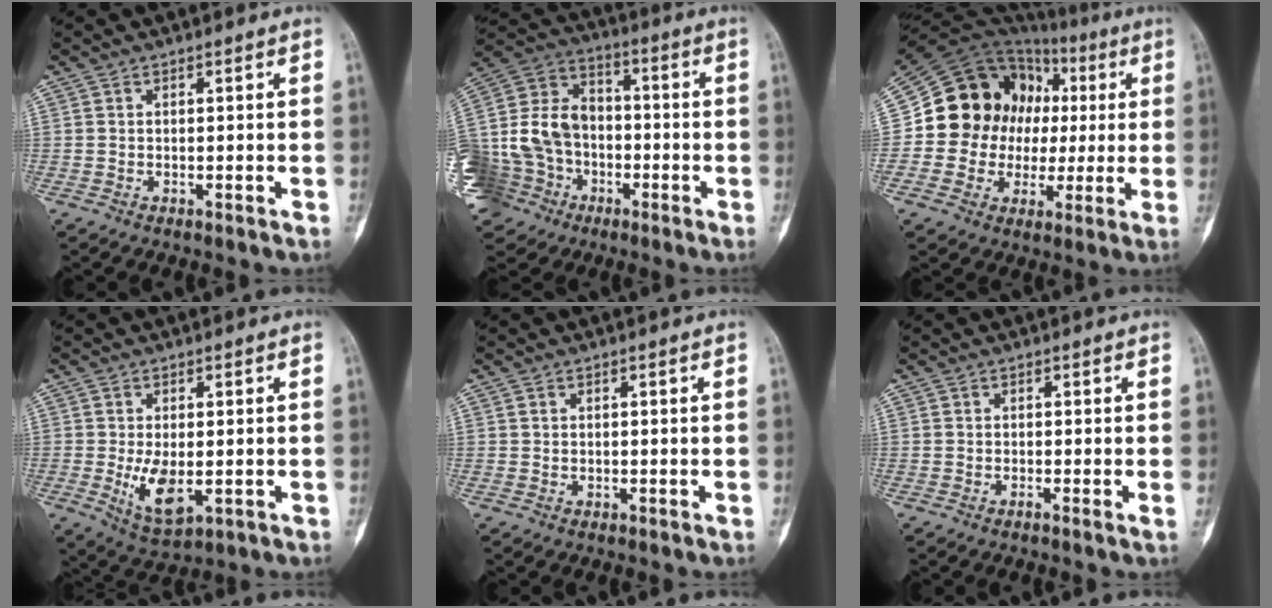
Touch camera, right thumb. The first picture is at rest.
{"total": 24.8, "force": [-7.8, 20.0, 12.4], "torque": [-0.292, 0.069, -0.134]}
{"total": 18.5, "force": [2.0, 16.3, 8.5], "torque": [-0.097, 0.043, 0.047]}
{"total": 7.1, "force": [-1.1, 3.5, 6.1], "torque": [-0.106, -0.017, -0.008]}
{"total": 0.0}
{"total": 0.9, "force": [-0.3, -0.2, 0.8], "torque": [-0.014, -0.001, -0.006]}